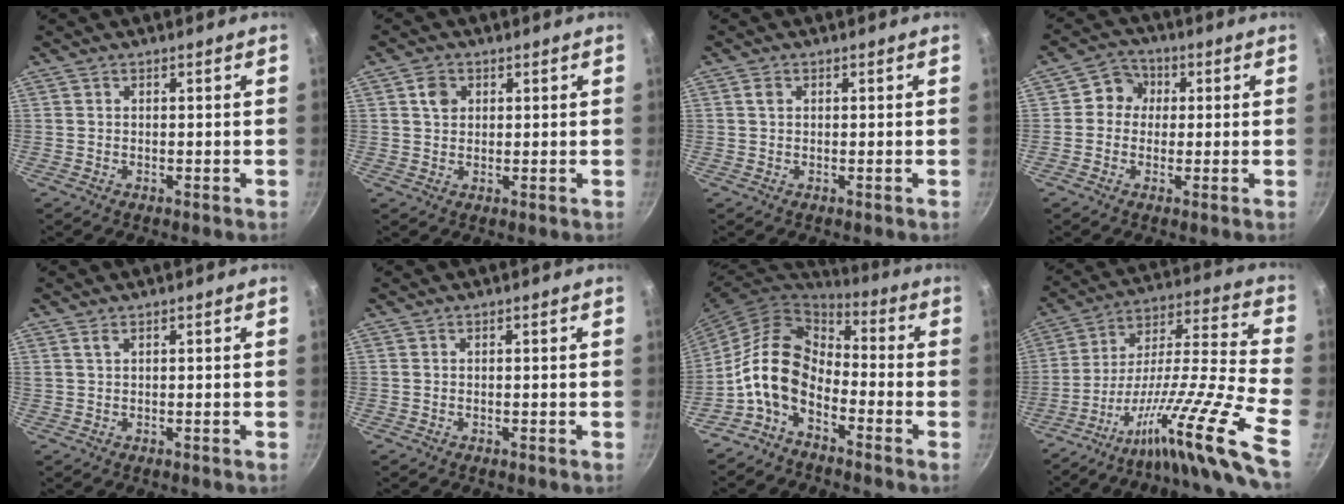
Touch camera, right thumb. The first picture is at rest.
{"total": 3.3, "force": [1.2, 2.6, 1.6], "torque": [-0.017, -0.001, 0.019]}
{"total": 1.1, "force": [0.3, 0.9, 0.6], "torque": [-0.010, 0.002, 0.005]}
{"total": 5.5, "force": [0.6, 5.1, 1.8], "torque": [0.011, 0.009, -0.004]}
{"total": 0.8, "force": [0.3, 0.1, 0.8], "torque": [-0.016, 0.002, 0.007]}
{"total": 0.0}
{"total": 13.4, "force": [-4.9, 8.6, 9.0], "torque": [-0.155, 0.060, -0.117]}
{"total": 29.1, "force": [-14.5, 4.8, 24.7], "torque": [-0.337, 0.068, -0.242]}